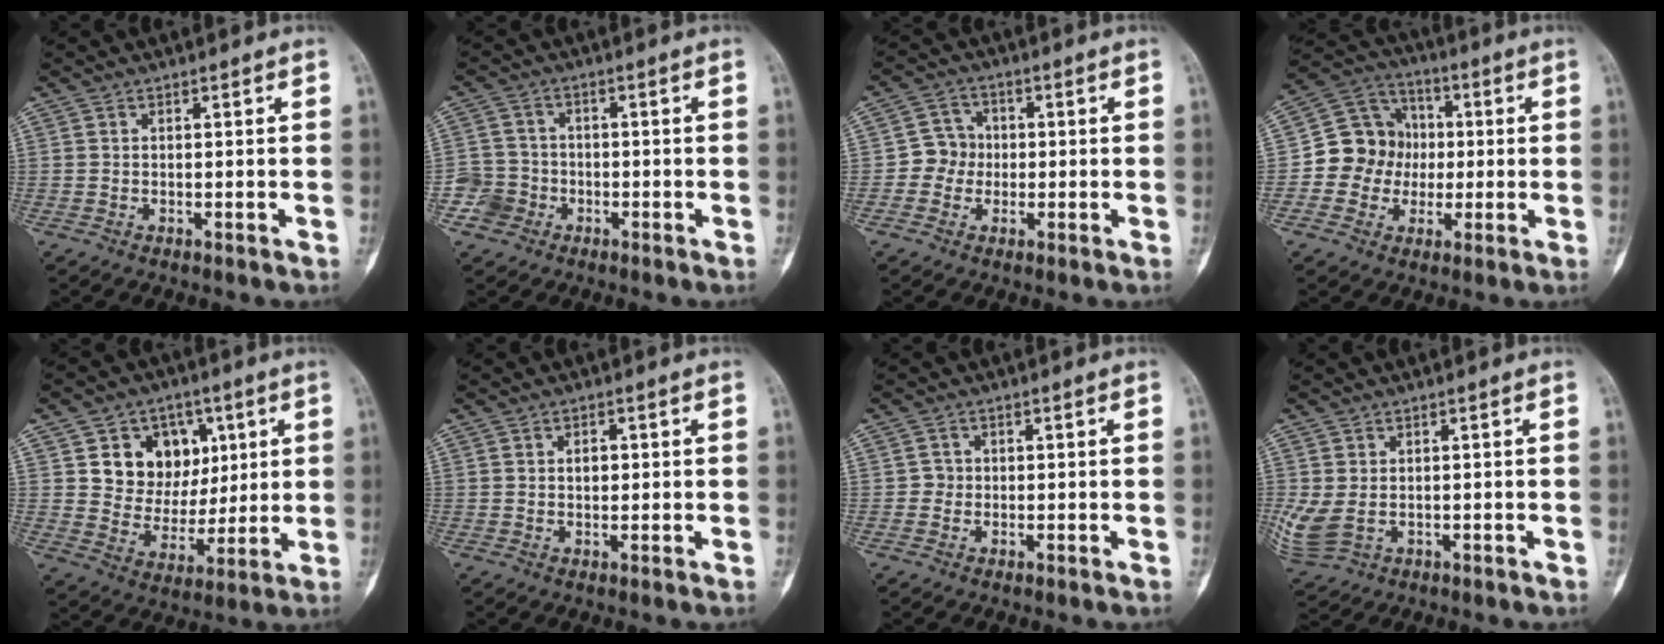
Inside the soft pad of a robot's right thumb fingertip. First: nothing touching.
{"total": 5.1, "force": [-2.3, 4.6, 0.3], "torque": [0.020, 0.020, -0.047]}
{"total": 5.1, "force": [-0.7, 4.8, 1.3], "torque": [0.010, 0.013, -0.024]}
{"total": 11.8, "force": [-0.6, 10.9, 4.5], "torque": [-0.031, 0.030, -0.020]}
{"total": 13.5, "force": [4.7, 11.2, 6.0], "torque": [-0.045, -0.013, 0.086]}
{"total": 2.2, "force": [0.3, 1.4, 1.6], "torque": [-0.020, 0.002, 0.005]}
{"total": 1.4, "force": [-0.2, 1.4, 0.2], "torque": [0.007, 0.007, -0.008]}
{"total": 6.0, "force": [-0.5, 4.2, 4.2], "torque": [-0.107, -0.005, 0.002]}